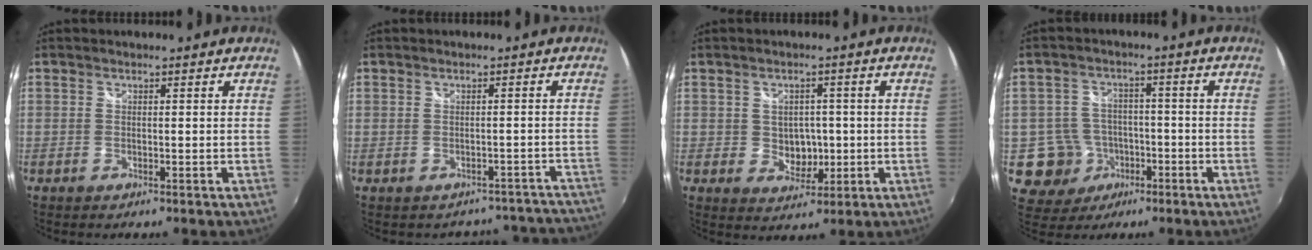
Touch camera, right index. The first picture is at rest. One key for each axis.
{"total": 9.5, "fx": -8.4, "fy": 4.4, "fz": 0.2, "tx": 0.020, "ty": 0.045, "tz": -0.079}
{"total": 4.9, "fx": -0.2, "fy": 4.2, "fz": 2.5, "tx": -0.041, "ty": 0.004, "tz": 0.005}
{"total": 9.3, "fx": -3.0, "fy": 8.7, "fz": 1.4, "tx": -0.054, "ty": 0.022, "tz": -0.034}